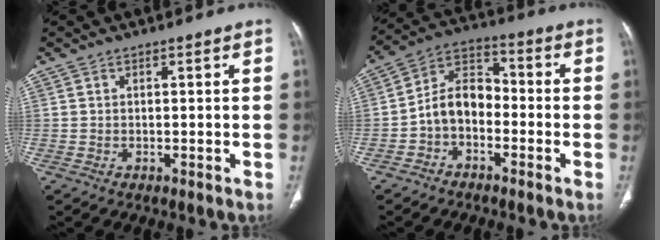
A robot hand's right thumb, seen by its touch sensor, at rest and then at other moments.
{"total": 8.1, "force": [-2.5, 5.5, 5.3], "torque": [-0.078, 0.041, -0.060]}